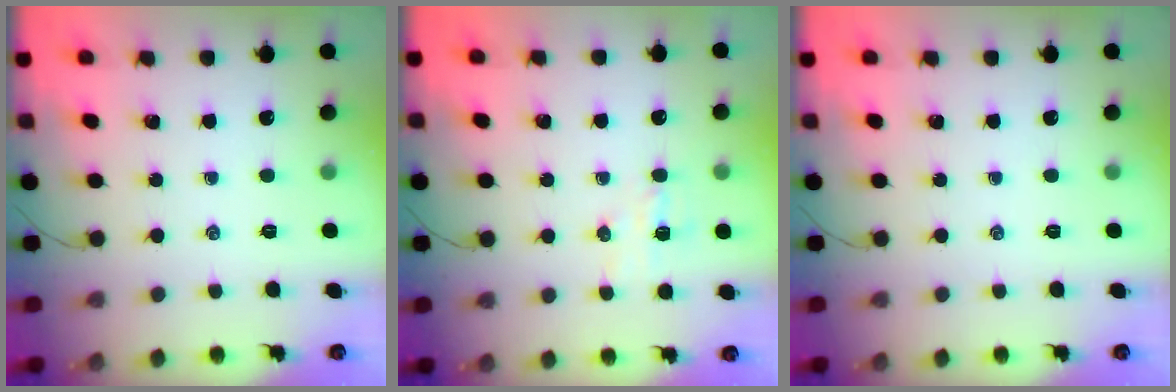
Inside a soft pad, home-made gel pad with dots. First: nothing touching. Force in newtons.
{"total": 4.7, "press": 4.5, "slide": 1.1}
{"total": 0.0}